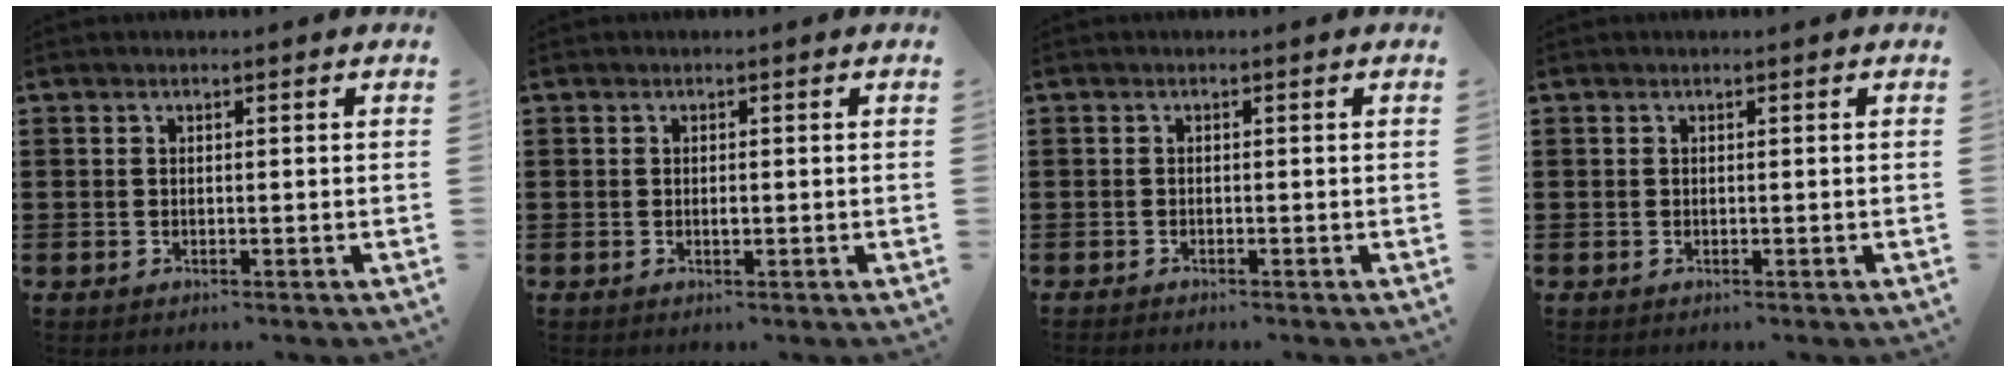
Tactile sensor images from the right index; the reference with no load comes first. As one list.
[{"total": 0.8, "force": [-0.1, 0.3, 0.7], "torque": [-0.016, -0.002, -0.002]}, {"total": 0.6, "force": [-0.6, 0.1, 0.0], "torque": [-0.001, 0.000, -0.012]}, {"total": 0.0}]